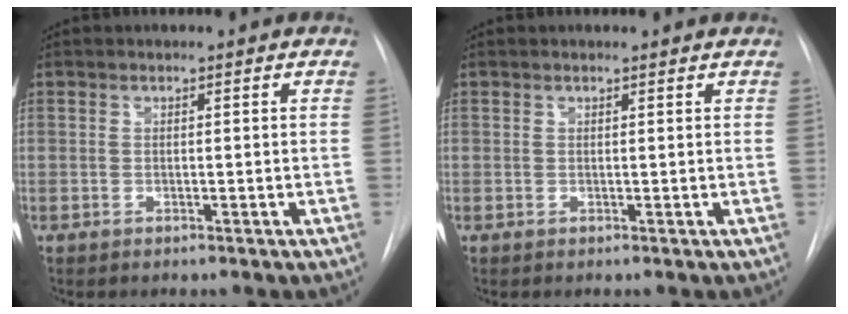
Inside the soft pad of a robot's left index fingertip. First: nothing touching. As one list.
[{"total": 1.0, "force": [1.0, 0.0, 0.1], "torque": [-0.010, 0.000, 0.010]}]